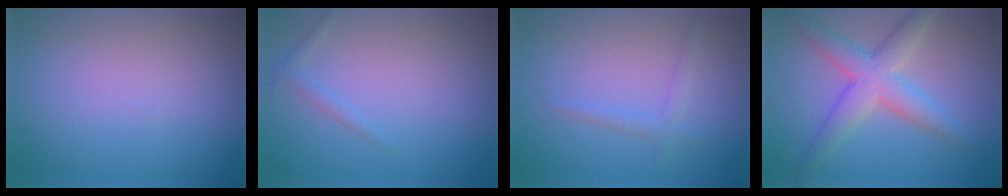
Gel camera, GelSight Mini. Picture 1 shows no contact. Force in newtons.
{"total": 0.9, "press": 0.9, "slide": 0.1}
{"total": 1.4, "press": 1.4, "slide": 0.1}
{"total": 5.0, "press": 5.0, "slide": 0.1}